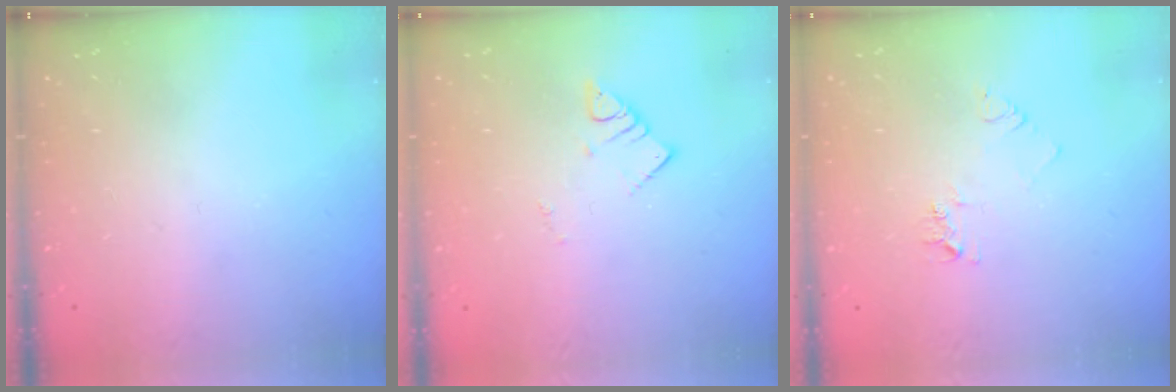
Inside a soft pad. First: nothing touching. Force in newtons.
{"total": 2.7, "press": 2.7, "slide": 0.1}
{"total": 5.1, "press": 5.0, "slide": 0.5}